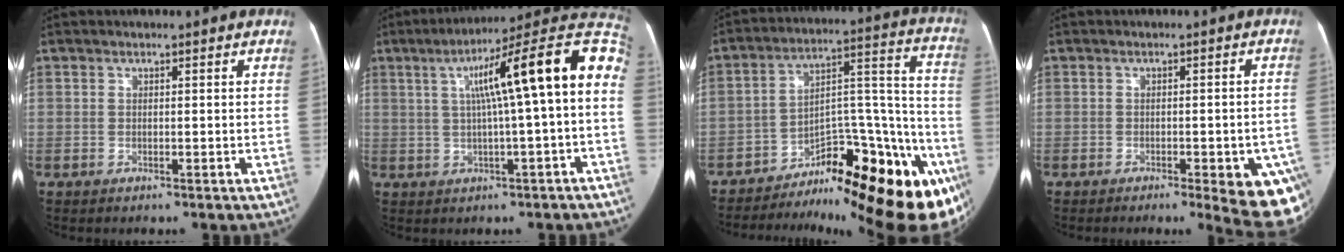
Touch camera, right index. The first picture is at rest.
{"total": 17.1, "force": [2.6, 0.5, 16.9], "torque": [-0.242, 0.045, 0.031]}
{"total": 24.1, "force": [-17.1, 6.9, 15.5], "torque": [-0.113, 0.048, -0.234]}
{"total": 10.5, "force": [-5.3, 2.1, 8.8], "torque": [-0.052, 0.007, -0.058]}